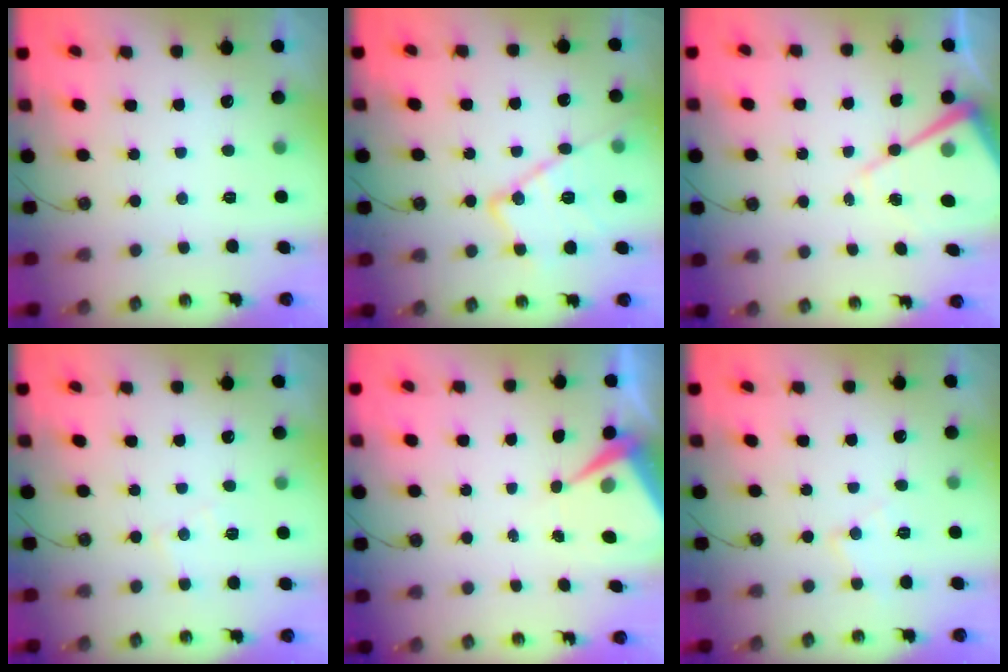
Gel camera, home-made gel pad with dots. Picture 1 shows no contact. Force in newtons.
{"total": 16.8, "press": 16.7, "slide": 1.5}
{"total": 11.5, "press": 11.4, "slide": 1.1}
{"total": 5.8, "press": 5.7, "slide": 0.8}
{"total": 6.6, "press": 6.6, "slide": 0.5}
{"total": 7.4, "press": 7.4, "slide": 0.7}